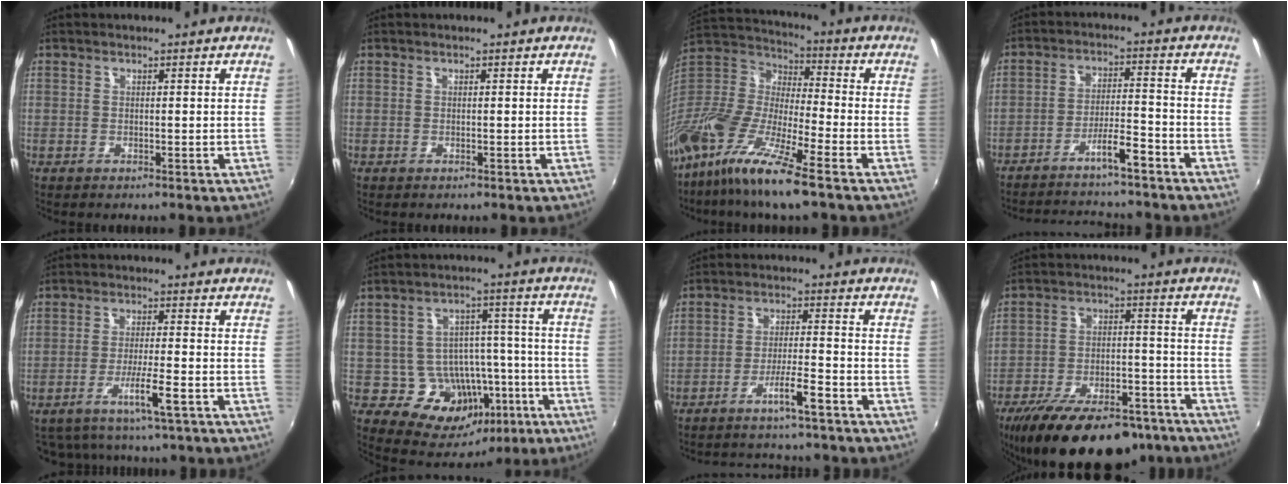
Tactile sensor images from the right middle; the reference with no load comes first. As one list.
[{"total": 0.0}, {"total": 19.9, "force": [-13.0, 3.9, 14.7], "torque": [-0.296, -0.027, -0.257]}, {"total": 11.8, "force": [-10.6, 1.4, 5.1], "torque": [-0.108, 0.017, -0.163]}, {"total": 5.7, "force": [-3.8, 0.8, 4.2], "torque": [-0.083, -0.010, -0.062]}, {"total": 14.4, "force": [-5.7, 11.5, 6.5], "torque": [-0.118, 0.031, -0.051]}, {"total": 7.7, "force": [-6.8, 0.5, 3.6], "torque": [-0.076, 0.001, -0.106]}, {"total": 24.5, "force": [-19.0, 9.5, 12.3], "torque": [-0.230, -0.011, -0.267]}]